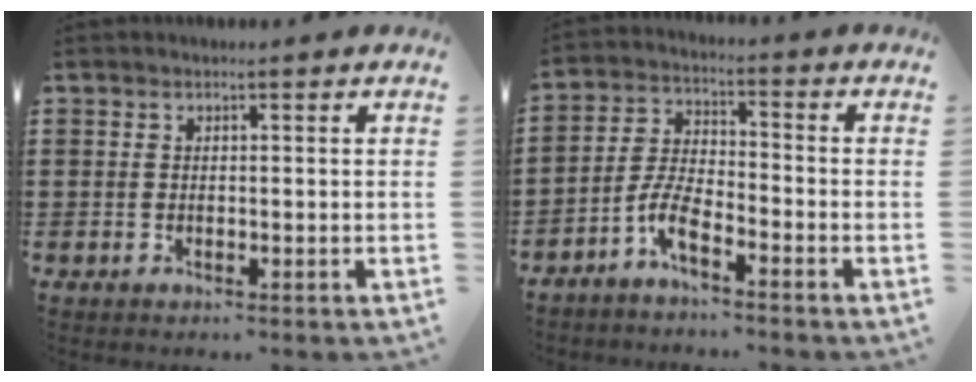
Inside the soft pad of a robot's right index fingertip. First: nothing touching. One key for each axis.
{"total": 5.4, "fx": -3.9, "fy": 1.3, "fz": 3.6, "tx": -0.098, "ty": -0.008, "tz": -0.083}